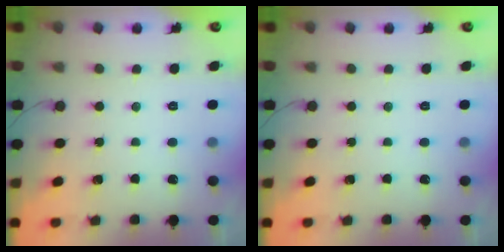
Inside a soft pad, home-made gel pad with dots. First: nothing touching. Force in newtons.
{"total": 0.0}